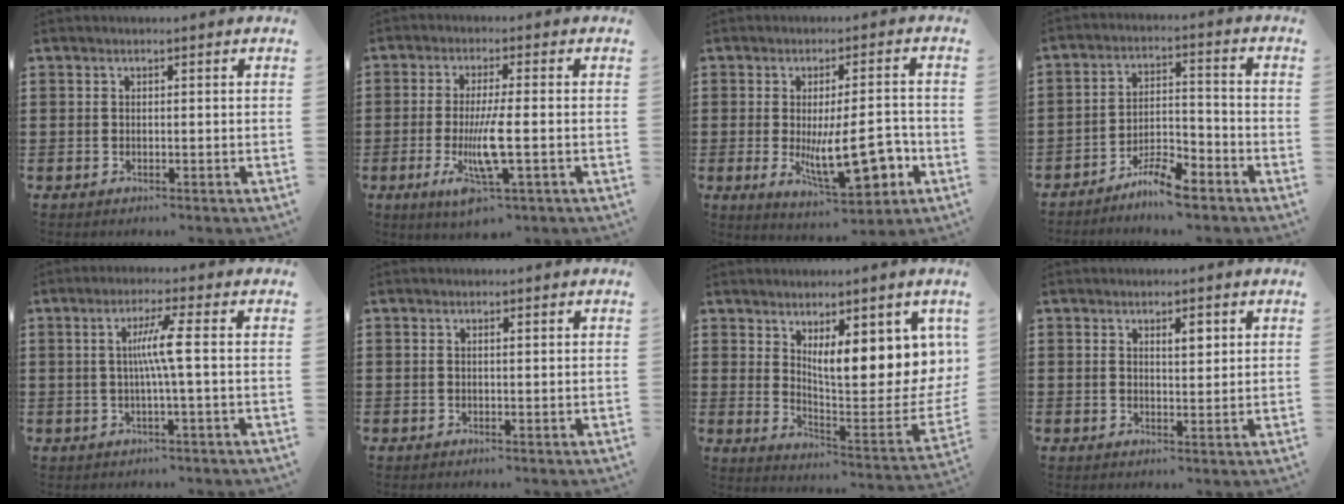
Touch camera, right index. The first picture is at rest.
{"total": 7.8, "force": [-2.2, 1.2, 7.4], "torque": [-0.157, -0.022, -0.042]}
{"total": 12.3, "force": [-2.5, 4.3, 11.2], "torque": [-0.174, -0.015, -0.036]}
{"total": 6.2, "force": [-5.3, 1.1, 2.9], "torque": [-0.063, 0.009, -0.104]}
{"total": 5.4, "force": [0.1, -0.5, 5.3], "torque": [-0.101, -0.005, -0.005]}
{"total": 0.8, "force": [0.2, 0.3, 0.7], "torque": [-0.016, 0.002, 0.004]}
{"total": 10.4, "force": [5.3, 3.2, 8.4], "torque": [-0.117, -0.048, 0.089]}
{"total": 2.7, "force": [1.2, 1.0, 2.1], "torque": [-0.037, 0.004, 0.017]}